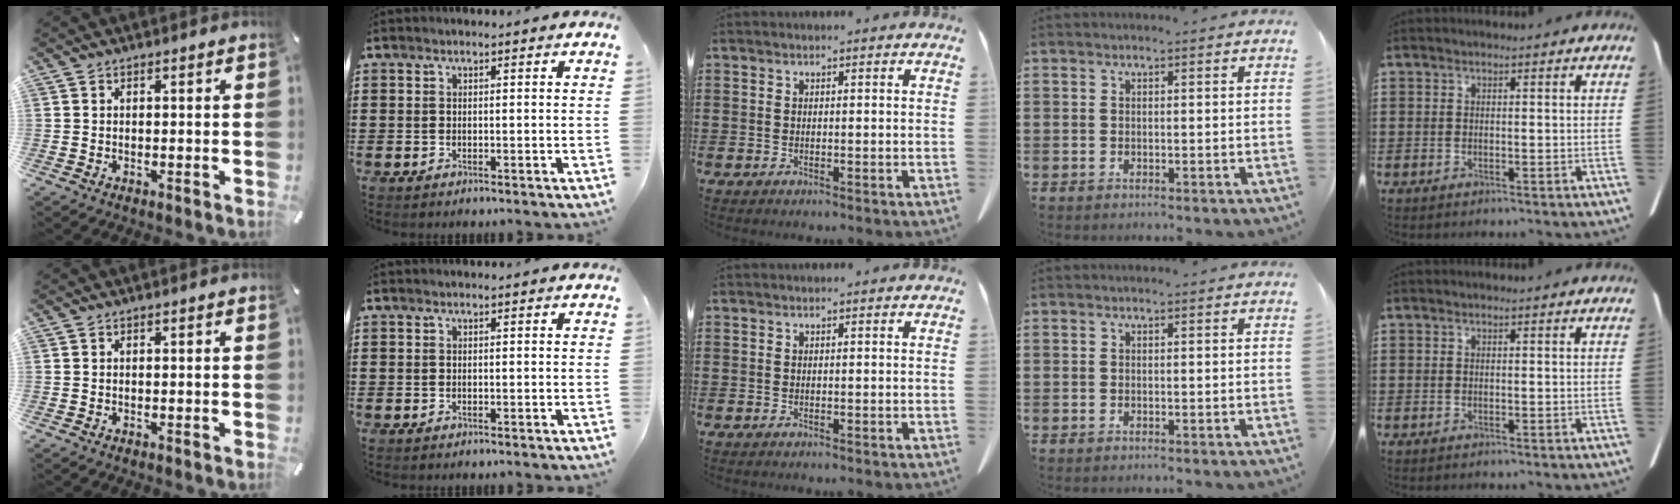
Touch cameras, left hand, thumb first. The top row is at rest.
{}